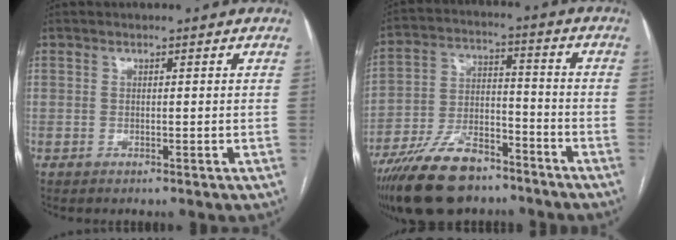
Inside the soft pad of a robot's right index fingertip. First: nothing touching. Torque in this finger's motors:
{"motor_torque": [0.20, -0.82, -0.54, -0.21]}